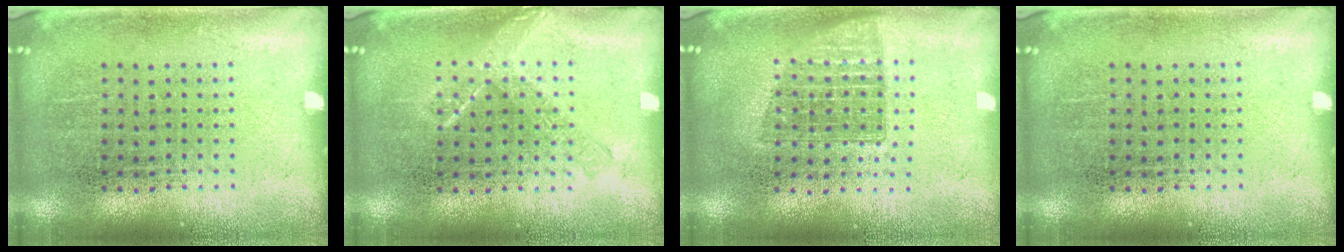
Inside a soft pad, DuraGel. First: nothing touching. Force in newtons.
{"total": 1.1, "press": 1.0, "slide": 0.2}
{"total": 1.4, "press": 1.2, "slide": 0.8}
{"total": 0.0}